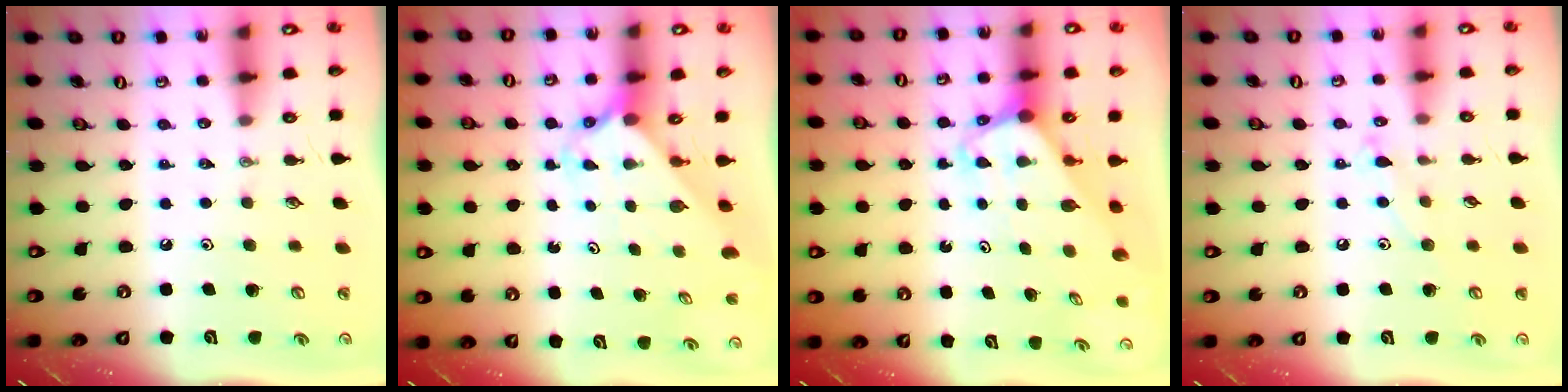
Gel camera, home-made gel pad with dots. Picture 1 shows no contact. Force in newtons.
{"total": 2.5, "press": 2.4, "slide": 0.3}
{"total": 2.5, "press": 2.5, "slide": 0.2}
{"total": 6.8, "press": 6.8, "slide": 0.4}